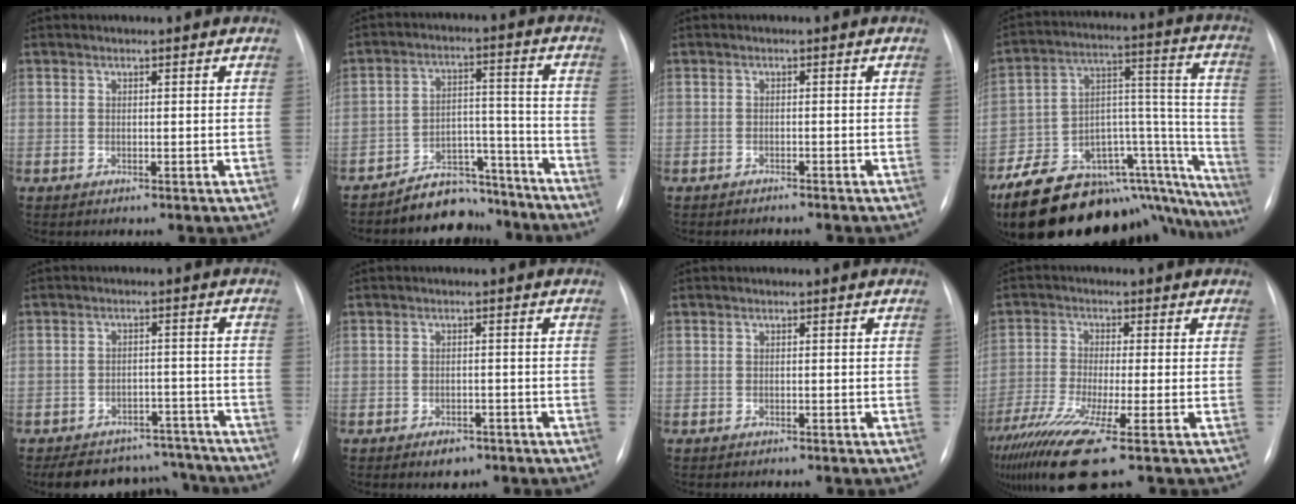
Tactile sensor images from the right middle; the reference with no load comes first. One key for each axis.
{"total": 10.5, "fx": -9.7, "fy": 4.0, "fz": 1.2, "tx": 0.001, "ty": 0.063, "tz": -0.156}
{"total": 2.4, "fx": -2.4, "fy": 0.3, "fz": 0.5, "tx": -0.003, "ty": -0.004, "tz": -0.029}
{"total": 28.1, "fx": -23.3, "fy": 9.9, "fz": 12.1, "tx": -0.100, "ty": 0.059, "tz": -0.328}
{"total": 13.1, "fx": -11.8, "fy": 5.1, "fz": 2.3, "tx": -0.023, "ty": 0.030, "tz": -0.149}
{"total": 2.9, "fx": -2.0, "fy": 1.6, "fz": 1.3, "tx": -0.019, "ty": 0.002, "tz": -0.021}
{"total": 1.5, "fx": -1.4, "fy": 0.4, "fz": 0.6, "tx": -0.010, "ty": -0.003, "tz": -0.016}
{"total": 12.9, "fx": -8.4, "fy": 0.5, "fz": 9.8, "tx": -0.201, "ty": -0.040, "tz": -0.153}